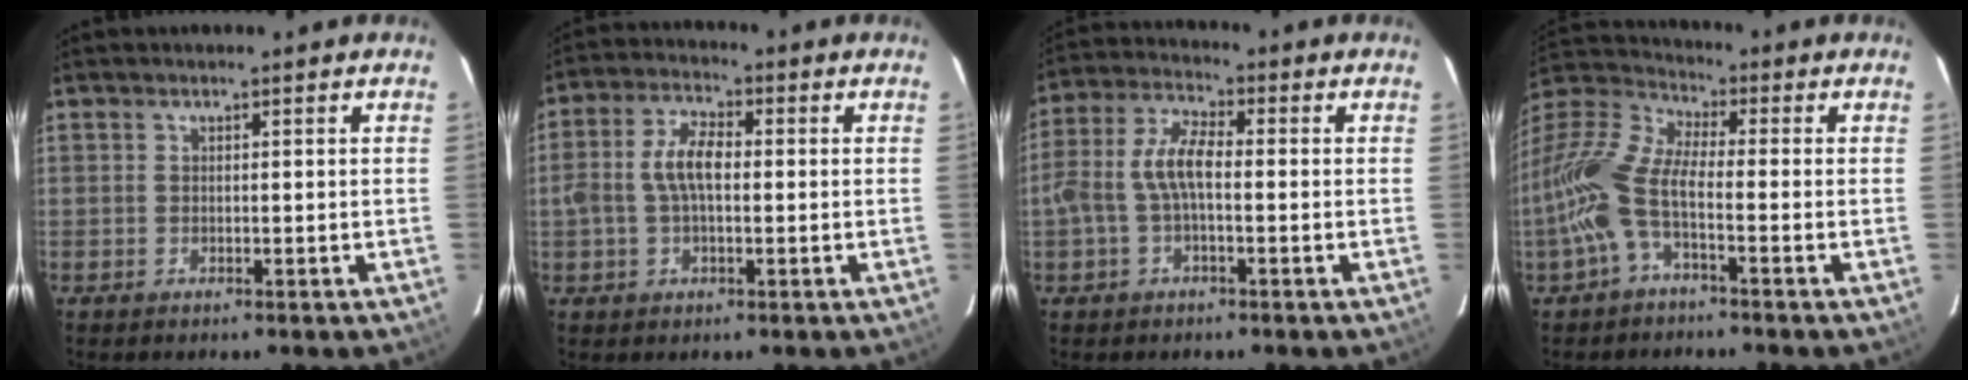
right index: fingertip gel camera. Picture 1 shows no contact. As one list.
[{"total": 7.2, "force": [-0.2, 3.6, 6.2], "torque": [-0.125, 0.015, -0.003]}, {"total": 7.4, "force": [-1.1, 2.9, 6.7], "torque": [-0.148, 0.018, -0.022]}, {"total": 12.9, "force": [-3.7, 4.7, 11.5], "torque": [-0.241, 0.002, -0.084]}]